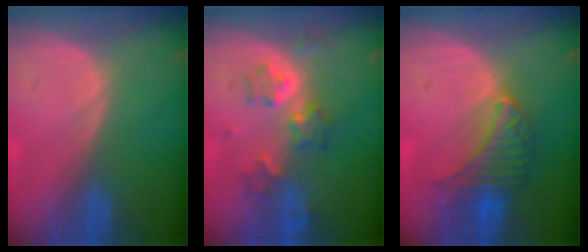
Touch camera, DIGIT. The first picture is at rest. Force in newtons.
{"total": 5.4, "press": 5.4, "slide": 0.6}
{"total": 6.5, "press": 6.5, "slide": 0.5}